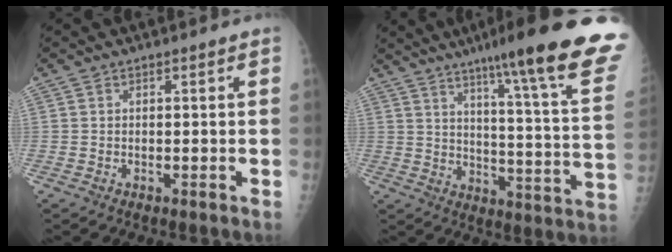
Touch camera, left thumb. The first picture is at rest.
{"total": 26.5, "force": [18.6, 1.5, 18.9], "torque": [-0.241, -0.097, 0.249]}